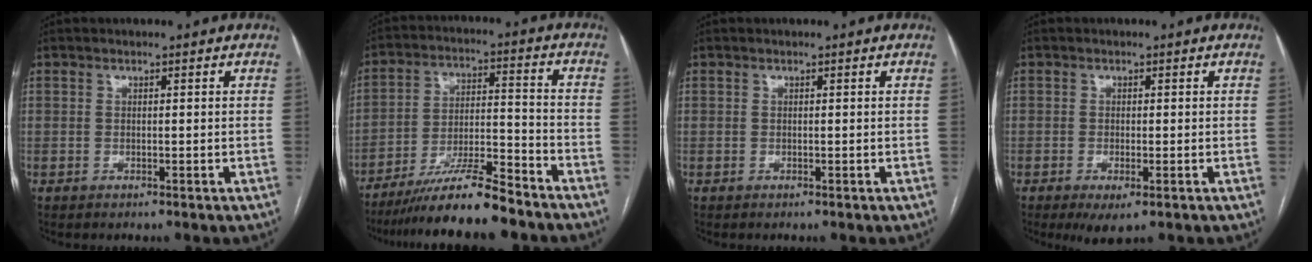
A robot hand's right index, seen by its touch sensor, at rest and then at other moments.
{"total": 12.6, "force": [-10.7, 0.5, 6.6], "torque": [-0.107, -0.003, -0.183]}
{"total": 0.0}
{"total": 3.4, "force": [-1.7, 0.9, 2.7], "torque": [-0.042, -0.007, -0.019]}